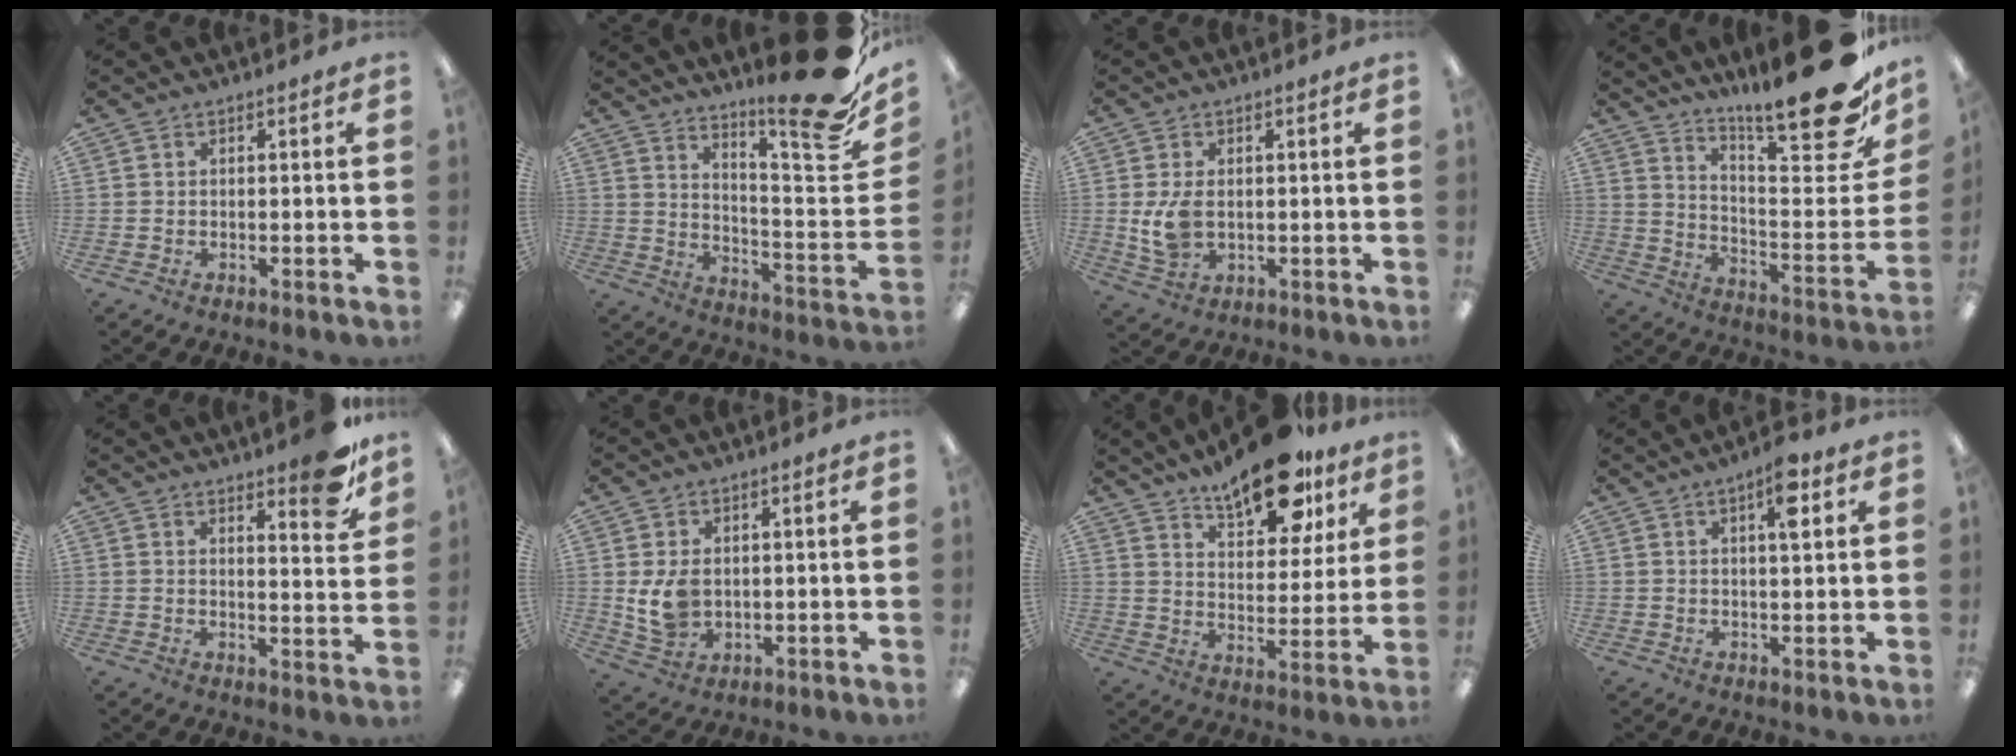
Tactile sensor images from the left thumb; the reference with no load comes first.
{"total": 19.9, "force": [14.4, 3.8, 13.2], "torque": [-0.162, -0.123, 0.224]}
{"total": 6.5, "force": [0.1, 4.0, 5.1], "torque": [-0.112, -0.002, -0.002]}
{"total": 24.6, "force": [16.7, 5.9, 17.1], "torque": [-0.233, -0.118, 0.269]}
{"total": 9.3, "force": [7.2, 2.3, 5.4], "torque": [-0.060, -0.050, 0.117]}
{"total": 7.0, "force": [0.9, 5.1, 4.7], "torque": [-0.100, -0.006, 0.014]}
{"total": 17.2, "force": [12.7, 6.9, 9.4], "torque": [-0.133, -0.072, 0.213]}
{"total": 6.6, "force": [3.3, 1.8, 5.4], "torque": [-0.083, -0.006, 0.049]}